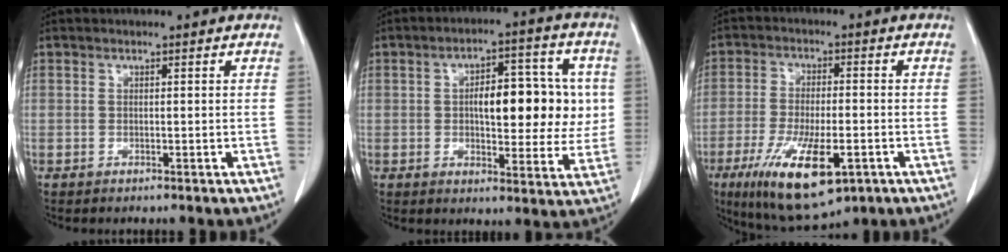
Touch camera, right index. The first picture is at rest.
{"total": 12.8, "force": [1.3, 5.5, 11.5], "torque": [-0.152, 0.029, 0.025]}
{"total": 14.1, "force": [-6.4, 4.3, 11.8], "torque": [-0.218, -0.023, -0.096]}